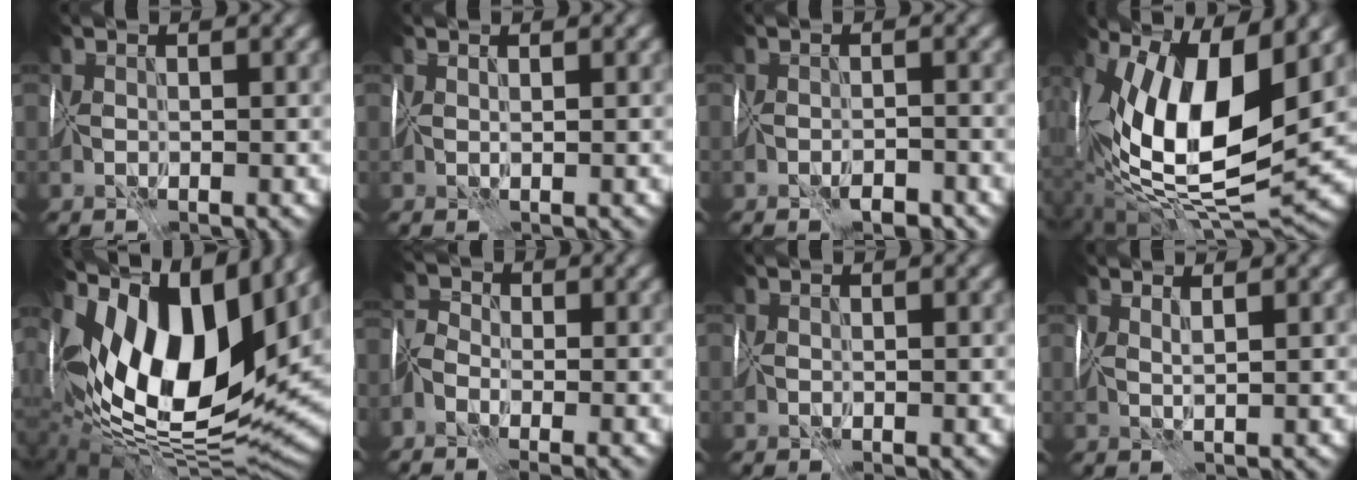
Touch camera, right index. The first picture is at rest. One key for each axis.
{"total": 1.2, "fx": 0.8, "fy": -0.7, "fz": -0.4, "tx": 0.007, "ty": 0.004, "tz": 0.021}
{"total": 1.6, "fx": -1.3, "fy": 0.2, "fz": 0.9, "tx": -0.005, "ty": 0.005, "tz": -0.017}
{"total": 13.9, "fx": 3.5, "fy": 5.1, "fz": 12.4, "tx": -0.223, "ty": 0.015, "tz": 0.065}
{"total": 16.3, "fx": 6.5, "fy": 7.3, "fz": 13.1, "tx": -0.242, "ty": 0.025, "tz": 0.106}
{"total": 5.5, "fx": -4.0, "fy": 2.7, "fz": 2.7, "tx": -0.039, "ty": -0.009, "tz": -0.054}
{"total": 0.0}
{"total": 2.1, "fx": 1.7, "fy": -1.2, "fz": -0.3, "tx": 0.006, "ty": 0.006, "tz": 0.036}